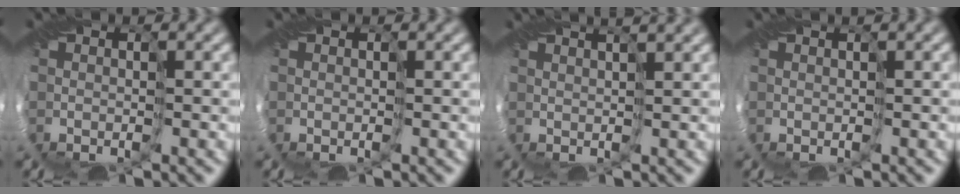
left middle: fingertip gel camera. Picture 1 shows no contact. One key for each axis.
{"total": 0.0}
{"total": 3.7, "fx": 2.8, "fy": 0.6, "fz": 2.3, "tx": -0.030, "ty": 0.017, "tz": 0.022}
{"total": 0.5, "fx": 0.3, "fy": -0.1, "fz": 0.4, "tx": -0.009, "ty": 0.000, "tz": 0.007}